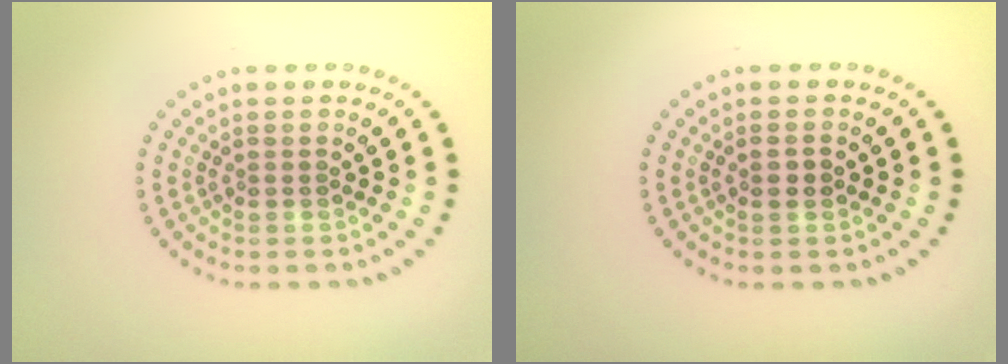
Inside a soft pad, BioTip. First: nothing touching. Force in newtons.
{"total": 0.9, "press": 0.9, "slide": 0.2}